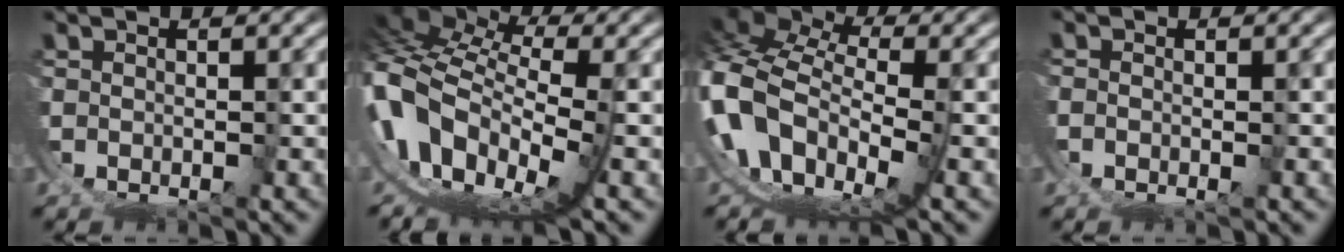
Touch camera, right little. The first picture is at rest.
{"total": 11.6, "force": [0.0, 7.9, 8.5], "torque": [-0.192, -0.023, 0.004]}
{"total": 11.0, "force": [0.8, 8.0, 7.5], "torque": [-0.176, -0.022, 0.011]}
{"total": 1.0, "force": [-0.7, 0.6, 0.5], "torque": [-0.013, -0.007, -0.009]}